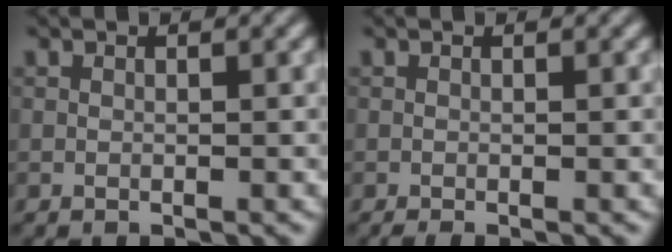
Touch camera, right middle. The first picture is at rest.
{"total": 0.6, "force": [-0.3, 0.2, 0.5], "torque": [-0.007, 0.008, 0.004]}